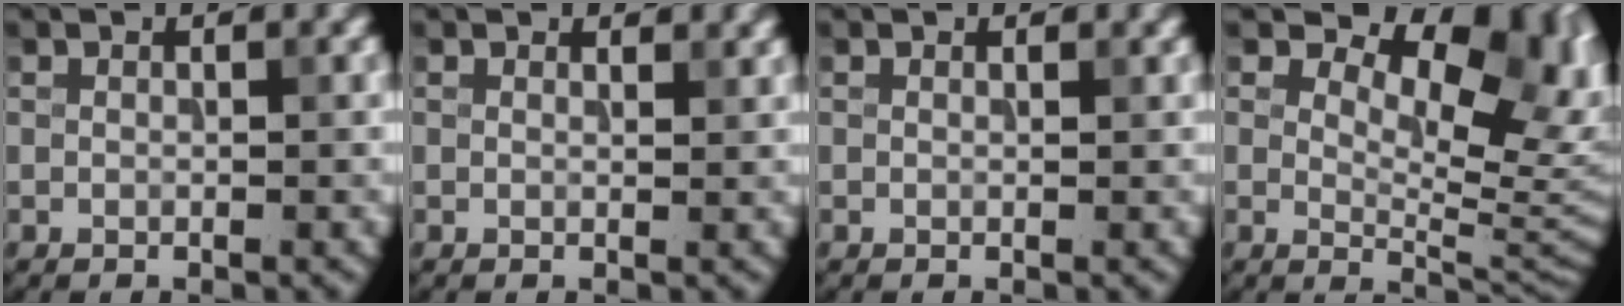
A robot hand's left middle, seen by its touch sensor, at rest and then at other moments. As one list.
[{"total": 1.1, "force": [0.9, 0.4, 0.4], "torque": [-0.005, -0.001, 0.012]}, {"total": 0.0}, {"total": 11.2, "force": [4.7, 5.9, 8.3], "torque": [-0.098, 0.013, 0.061]}]